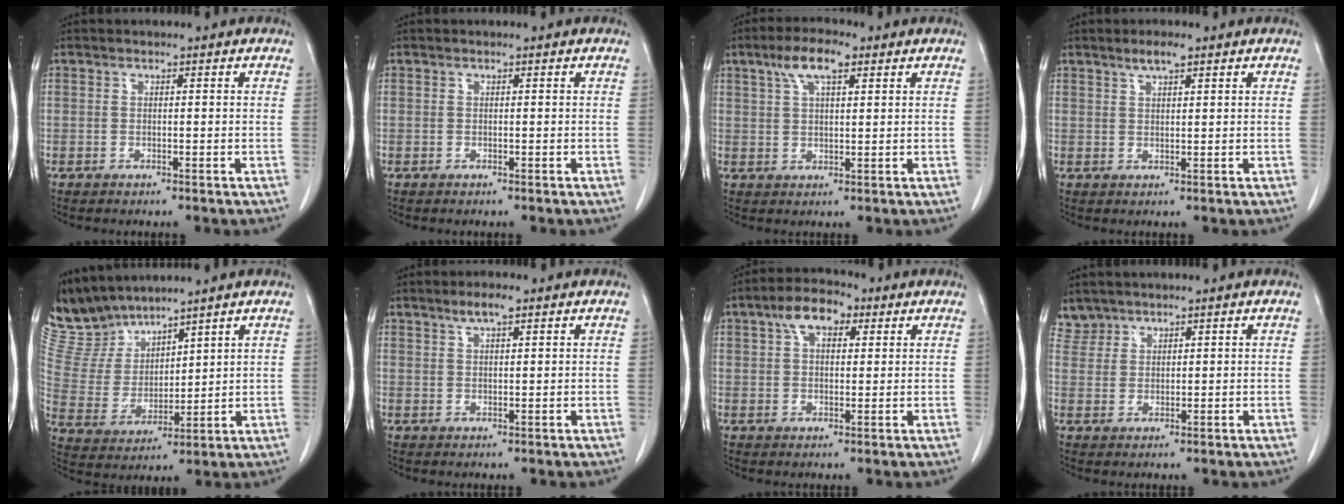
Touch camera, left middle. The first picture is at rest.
{"total": 0.0}
{"total": 6.0, "force": [3.4, 1.7, 4.7], "torque": [-0.095, 0.015, 0.061]}
{"total": 2.6, "force": [1.8, 0.4, 1.7], "torque": [-0.035, 0.002, 0.035]}
{"total": 9.1, "force": [8.9, 1.7, 0.6], "torque": [-0.037, 0.010, 0.205]}
{"total": 2.8, "force": [2.0, 0.5, 2.0], "torque": [-0.040, 0.004, 0.037]}
{"total": 6.4, "force": [3.0, 3.2, 4.6], "torque": [-0.083, 0.023, 0.051]}
{"total": 2.7, "force": [2.4, 1.0, -0.5], "torque": [0.013, 0.010, 0.050]}